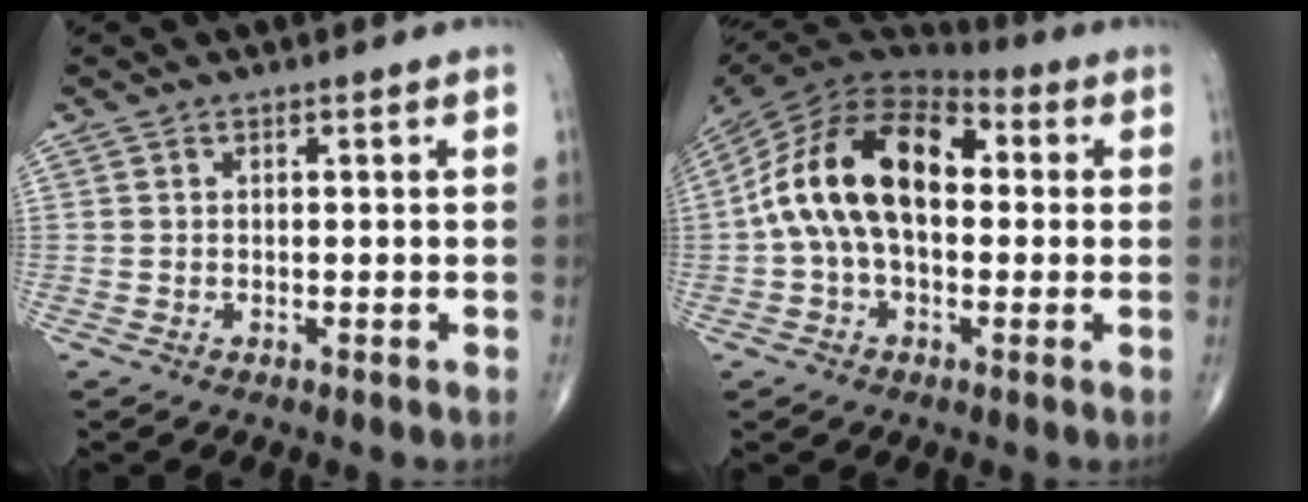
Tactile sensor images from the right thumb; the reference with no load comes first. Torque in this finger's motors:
{"motor_torque": [1.60, 1.74, 1.45, -0.48, 0.64]}